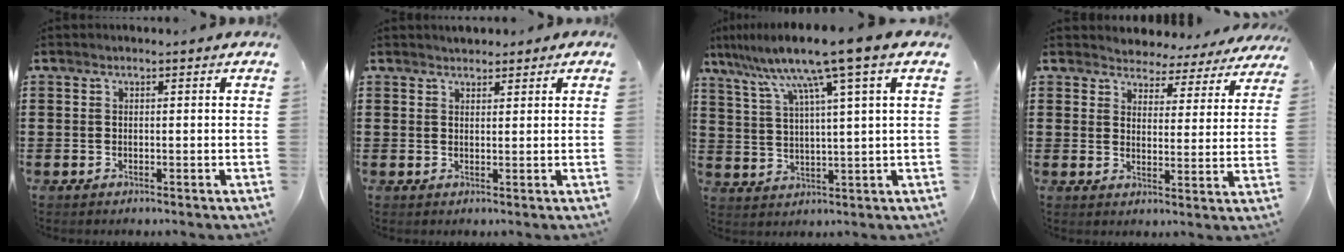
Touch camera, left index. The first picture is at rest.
{"total": 1.7, "force": [1.5, 0.8, -0.2], "torque": [-0.002, 0.007, 0.030]}
{"total": 10.0, "force": [6.8, -0.9, 7.3], "torque": [-0.164, -0.025, 0.108]}
{"total": 4.2, "force": [4.0, 1.2, -0.1], "torque": [-0.023, -0.023, 0.068]}